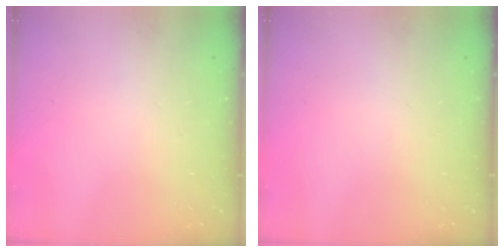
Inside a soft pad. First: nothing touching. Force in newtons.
{"total": 0.0}